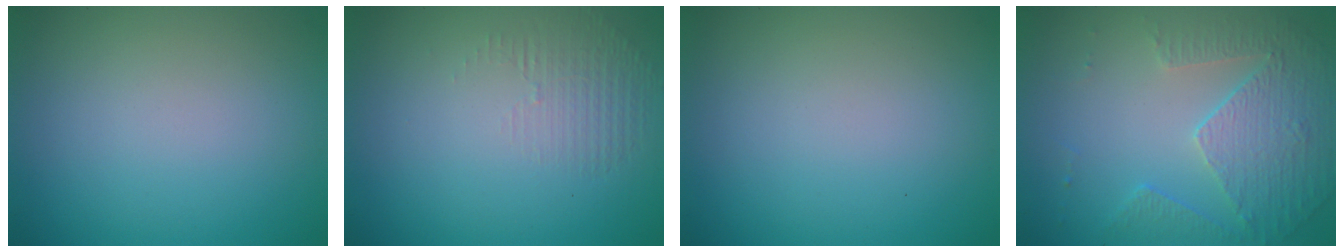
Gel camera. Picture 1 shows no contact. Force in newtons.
{"total": 1.4, "press": 0.1, "slide": 1.4}
{"total": 0.0}
{"total": 5.2, "press": 3.6, "slide": 3.7}